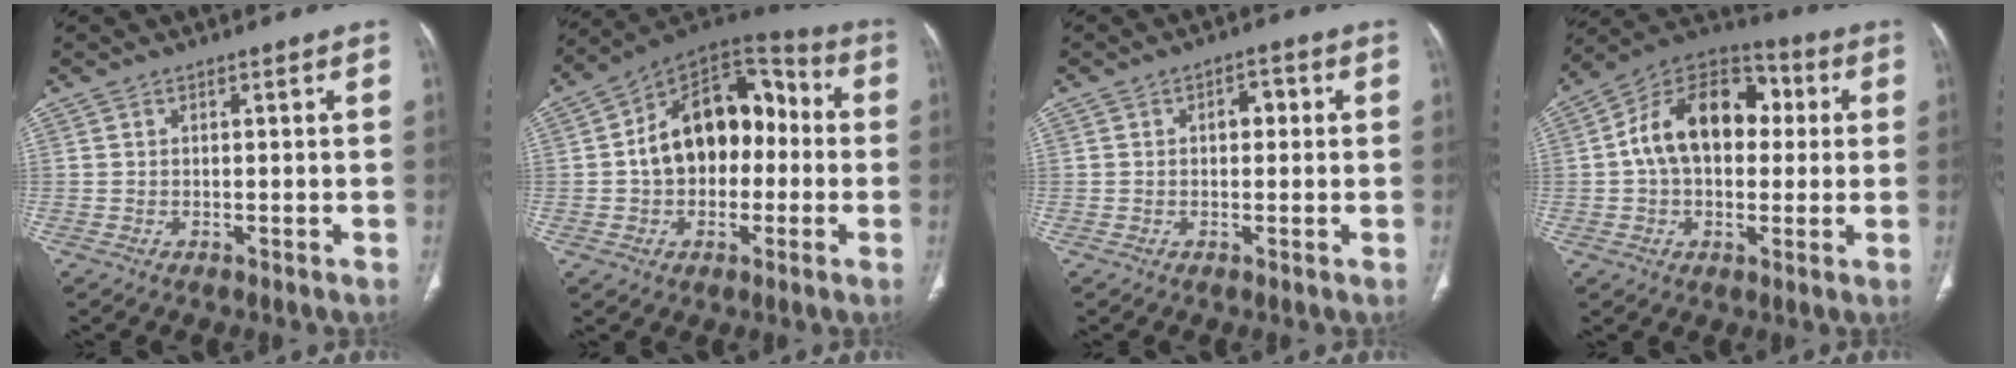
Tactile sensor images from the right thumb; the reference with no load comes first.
{"total": 18.3, "force": [-0.1, 12.4, 13.5], "torque": [-0.168, 0.051, -0.010]}
{"total": 3.0, "force": [0.4, 2.0, 2.2], "torque": [-0.022, 0.012, 0.002]}
{"total": 18.1, "force": [2.2, 12.1, 13.3], "torque": [-0.187, 0.036, 0.027]}